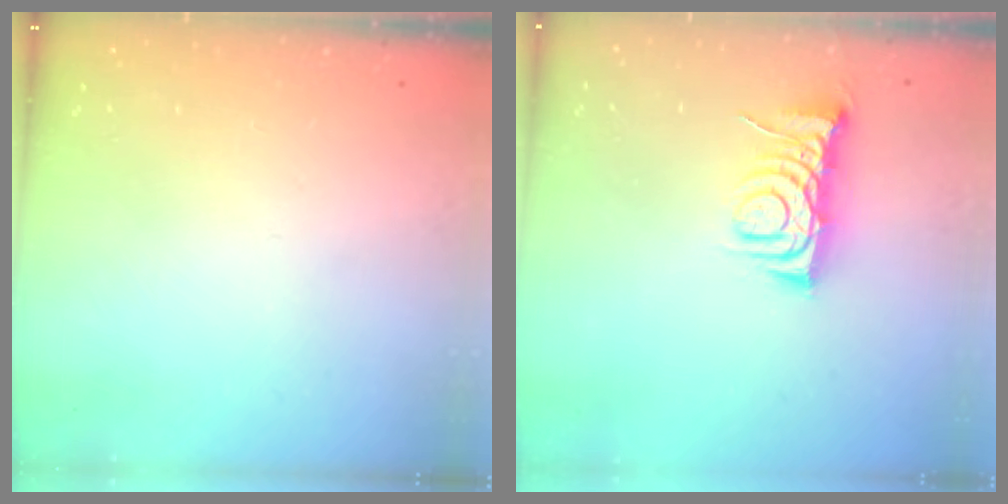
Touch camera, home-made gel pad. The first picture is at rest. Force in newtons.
{"total": 7.1, "press": 7.1, "slide": 0.9}